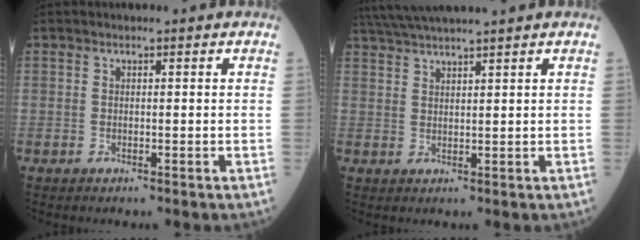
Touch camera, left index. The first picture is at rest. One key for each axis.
{"total": 7.5, "fx": 6.5, "fy": -1.3, "fz": 3.4, "tx": -0.060, "ty": 0.025, "tz": 0.111}